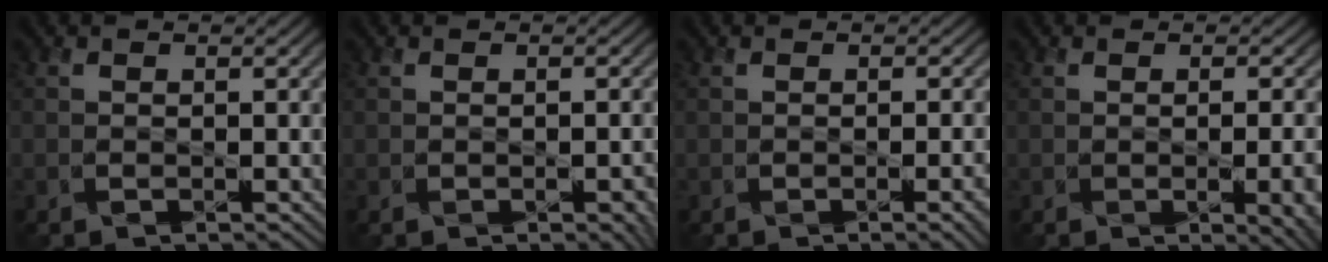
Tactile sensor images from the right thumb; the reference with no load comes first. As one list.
[{"total": 2.4, "force": [-0.9, 0.9, 2.0], "torque": [-0.020, -0.004, 0.000]}, {"total": 3.5, "force": [-0.9, 1.2, 3.1], "torque": [-0.031, -0.004, -0.003]}, {"total": 7.1, "force": [-1.5, 3.1, 6.3], "torque": [-0.055, -0.012, -0.004]}]